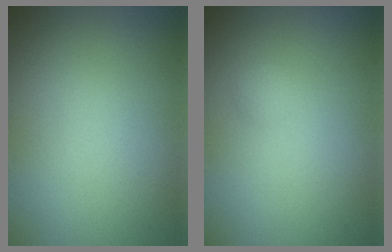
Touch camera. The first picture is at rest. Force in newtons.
{"total": 0.6, "press": 0.6, "slide": 0.1}